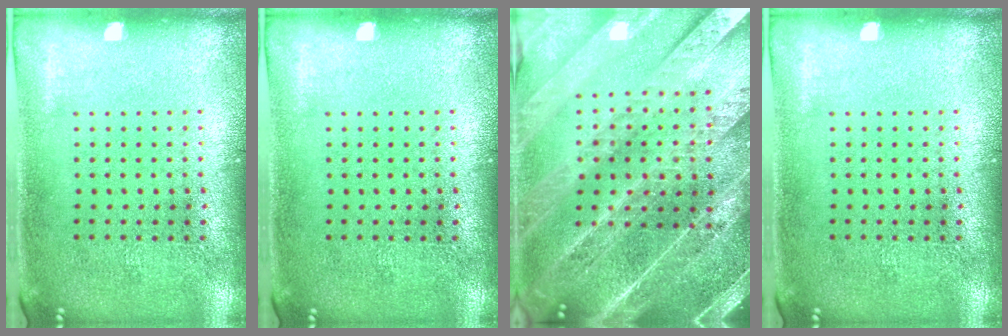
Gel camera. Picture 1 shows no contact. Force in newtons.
{"total": 0.0}
{"total": 5.1, "press": 4.4, "slide": 2.6}
{"total": 0.0}